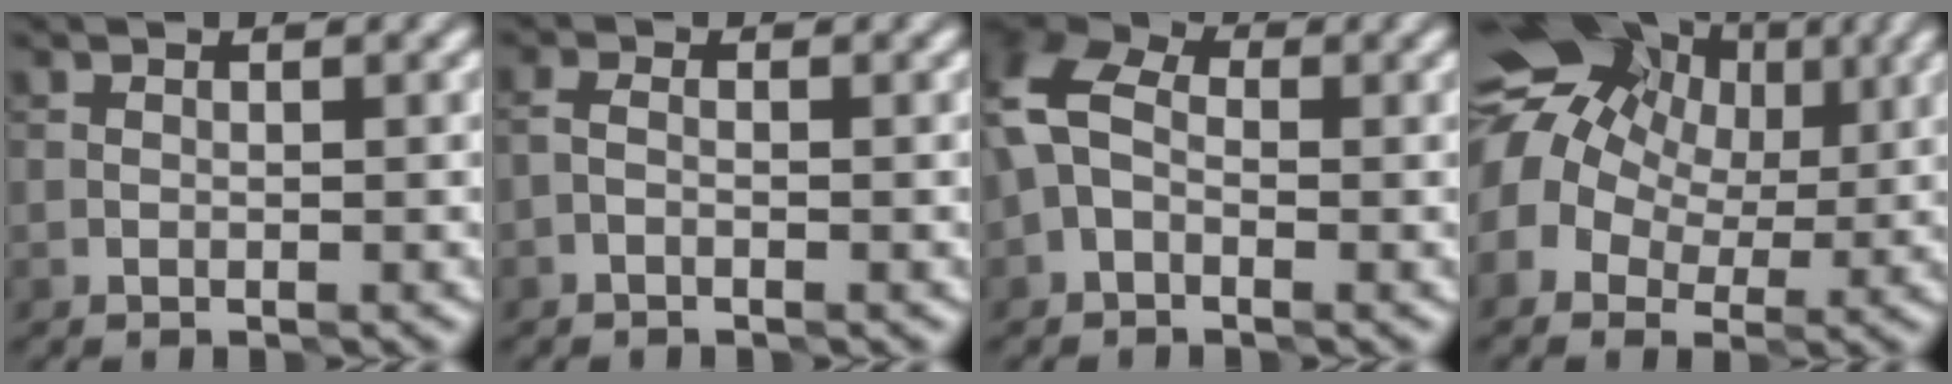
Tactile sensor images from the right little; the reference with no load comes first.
{"total": 0.9, "force": [-0.5, 0.4, 0.6], "torque": [-0.013, 0.004, -0.013]}
{"total": 5.4, "force": [0.2, 3.5, 4.1], "torque": [-0.098, 0.019, -0.013]}
{"total": 15.2, "force": [4.8, 11.6, 8.6], "torque": [-0.181, 0.048, 0.069]}